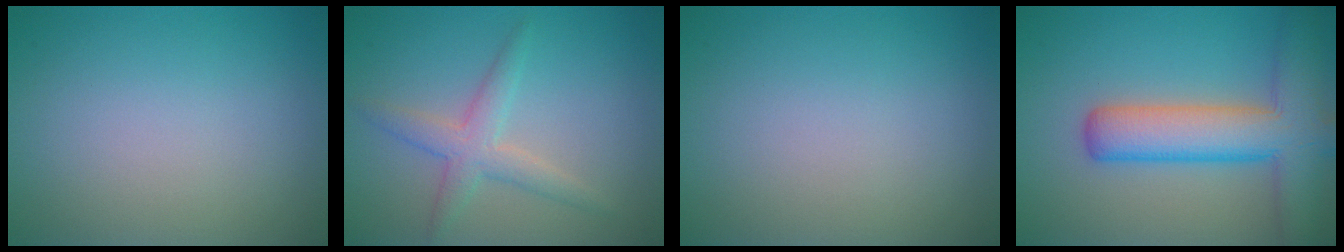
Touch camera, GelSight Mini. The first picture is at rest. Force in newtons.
{"total": 3.0, "press": 3.0, "slide": 0.1}
{"total": 0.0}
{"total": 8.1, "press": 8.1, "slide": 0.5}